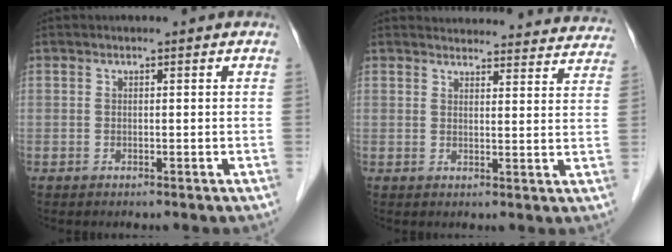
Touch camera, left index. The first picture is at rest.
{"total": 21.7, "force": [21.0, 4.2, 3.5], "torque": [-0.035, -0.033, 0.233]}